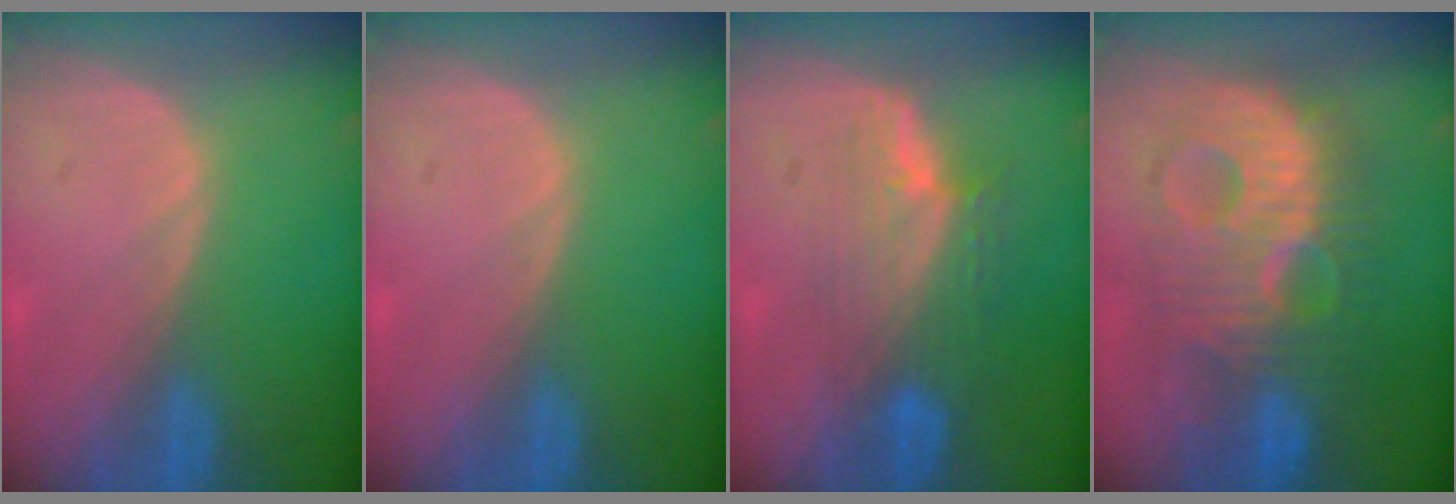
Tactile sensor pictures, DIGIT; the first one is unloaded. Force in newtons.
{"total": 0.0}
{"total": 7.5, "press": 6.9, "slide": 3.0}
{"total": 11.9, "press": 11.9, "slide": 0.7}